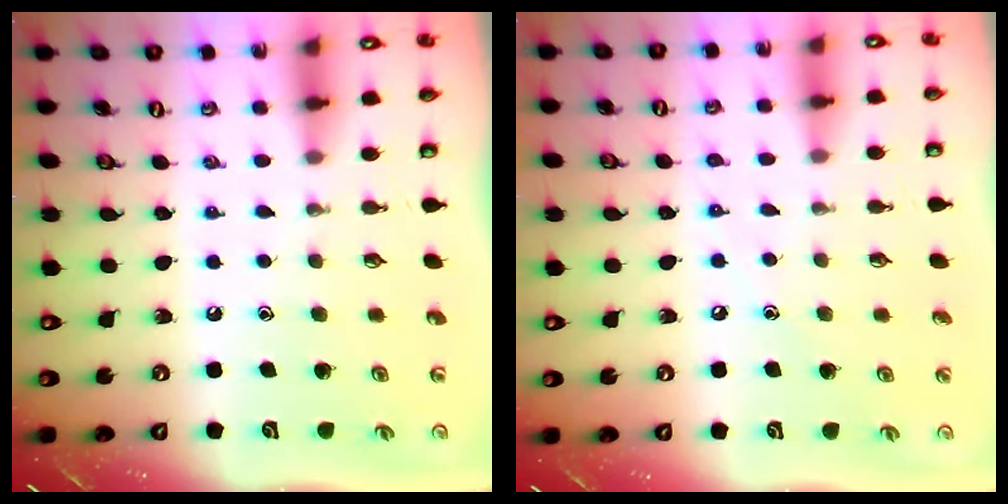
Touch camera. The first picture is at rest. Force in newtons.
{"total": 3.4, "press": 3.3, "slide": 0.4}